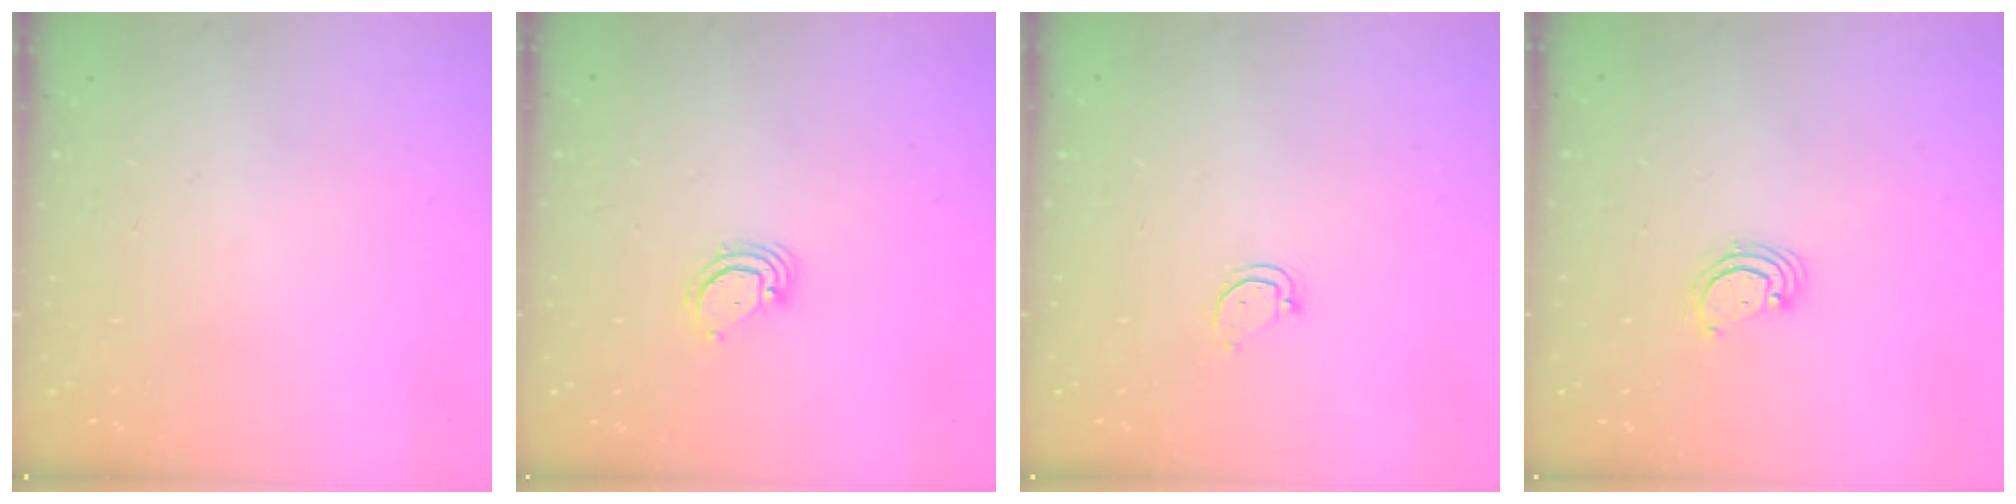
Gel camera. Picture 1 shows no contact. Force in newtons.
{"total": 2.9, "press": 2.9, "slide": 0.2}
{"total": 3.6, "press": 3.6, "slide": 0.2}
{"total": 2.8, "press": 2.8, "slide": 0.2}